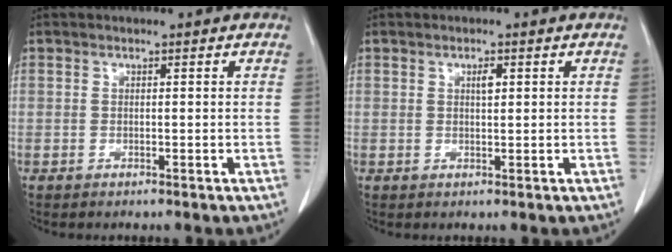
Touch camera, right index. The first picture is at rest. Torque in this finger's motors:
{"motor_torque": [0.01, 0.00, 0.01, 0.02]}